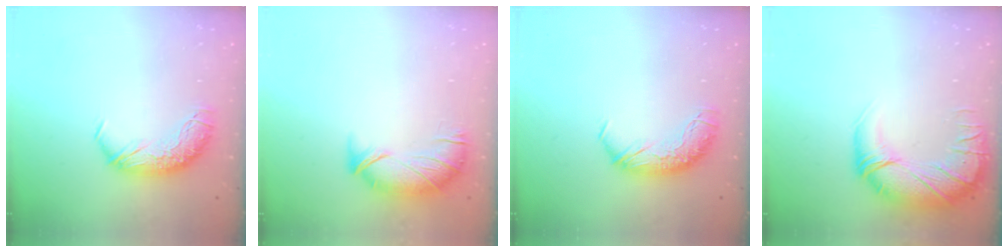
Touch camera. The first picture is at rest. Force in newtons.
{"total": 2.5, "press": 1.9, "slide": 1.7}
{"total": 0.0}
{"total": 4.0, "press": 2.2, "slide": 3.4}